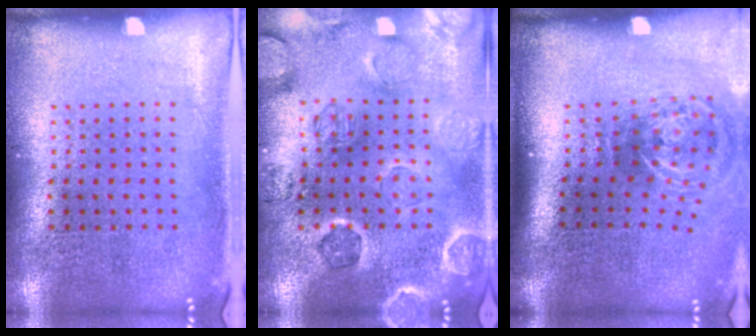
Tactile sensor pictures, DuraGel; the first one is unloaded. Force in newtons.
{"total": 1.6, "press": 1.6, "slide": 0.2}
{"total": 2.2, "press": 1.4, "slide": 1.7}